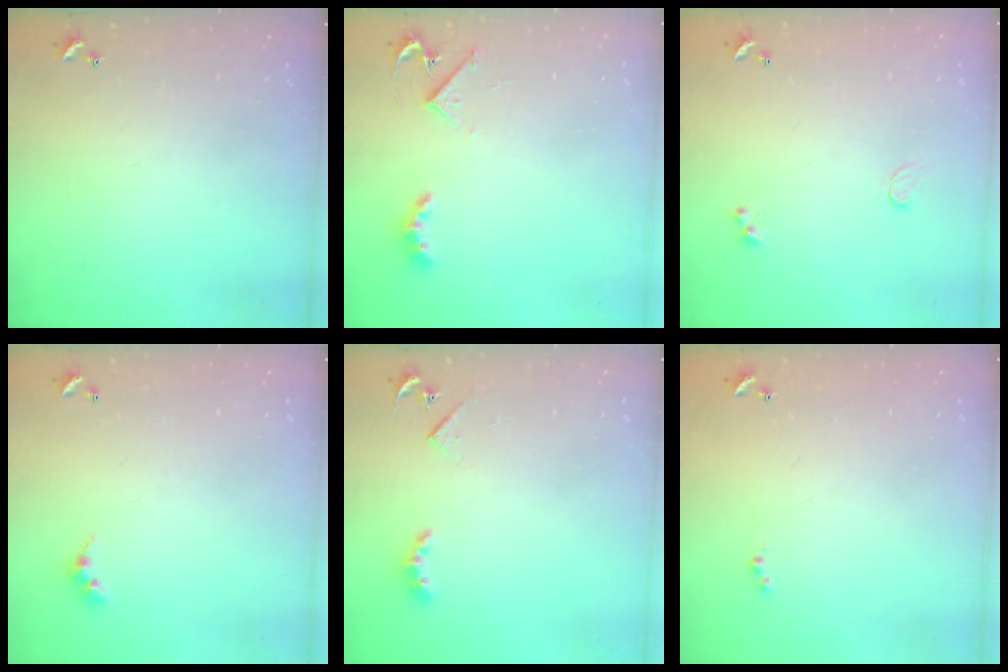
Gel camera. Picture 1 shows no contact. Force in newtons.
{"total": 3.6, "press": 3.5, "slide": 0.6}
{"total": 0.8, "press": 0.7, "slide": 0.4}
{"total": 2.4, "press": 2.4, "slide": 0.5}
{"total": 3.6, "press": 3.6, "slide": 0.6}
{"total": 0.8, "press": 0.5, "slide": 0.5}